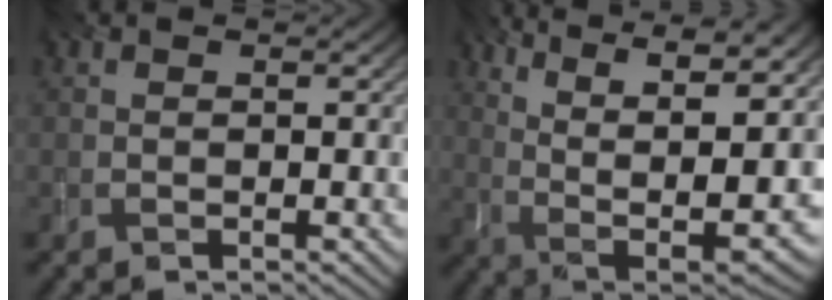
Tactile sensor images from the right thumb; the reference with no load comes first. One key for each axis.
{"total": 15.5, "fx": 5.6, "fy": 6.4, "fz": 12.9, "tx": -0.219, "ty": 0.026, "tz": 0.101}